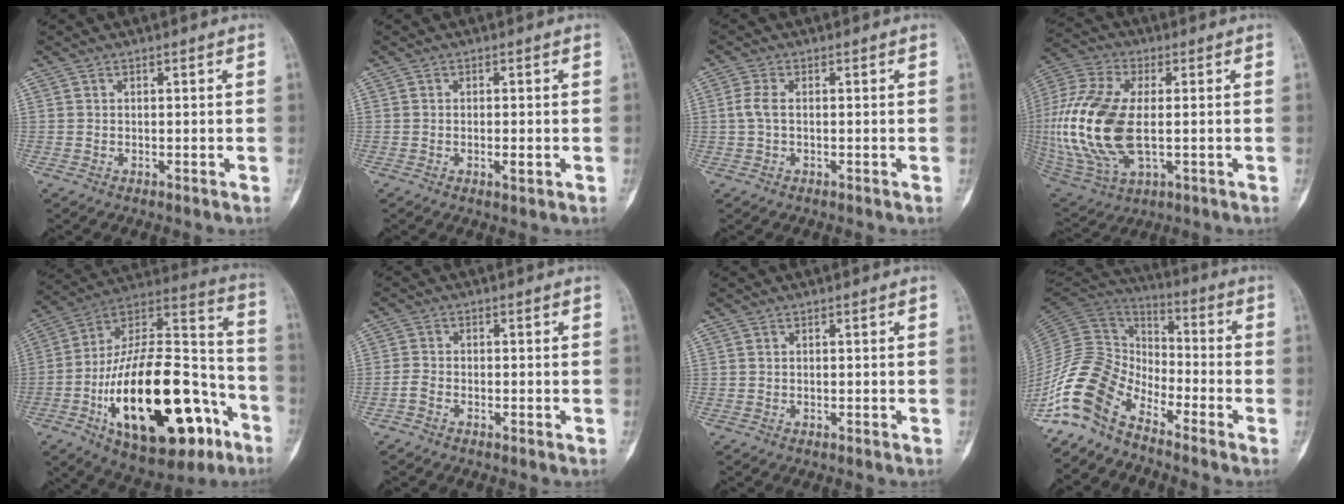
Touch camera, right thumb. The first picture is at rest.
{"total": 1.8, "force": [-0.5, 0.6, 1.6], "torque": [-0.030, -0.003, -0.007]}
{"total": 2.7, "force": [0.0, 1.3, 2.4], "torque": [-0.063, 0.002, -0.003]}
{"total": 21.7, "force": [-0.9, 11.5, 18.4], "torque": [-0.424, -0.010, -0.007]}
{"total": 35.0, "force": [-12.9, 15.8, 28.4], "torque": [-0.464, 0.061, -0.191]}
{"total": 1.8, "force": [-1.2, 1.0, 1.0], "torque": [-0.027, 0.008, -0.027]}
{"total": 0.0}
{"total": 13.7, "force": [-9.7, 6.9, 6.8], "torque": [-0.136, 0.088, -0.205]}